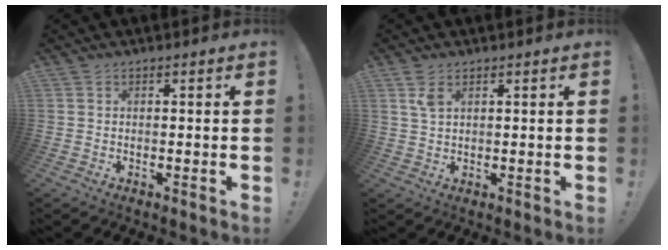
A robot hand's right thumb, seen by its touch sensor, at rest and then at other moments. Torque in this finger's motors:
{"motor_torque": [-0.03, 0.02, 0.25, 0.17, 0.00]}